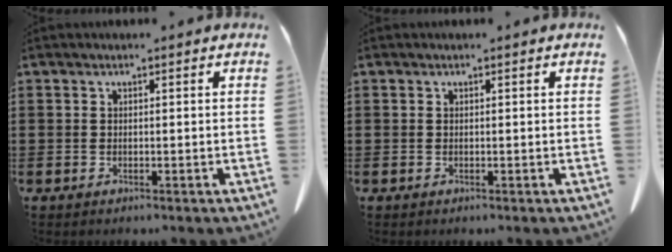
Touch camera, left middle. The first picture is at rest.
{"total": 0.0}